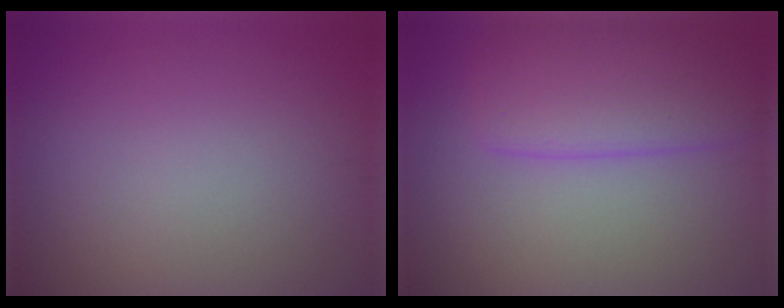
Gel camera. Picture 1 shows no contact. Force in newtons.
{"total": 5.2, "press": 5.2, "slide": 0.4}